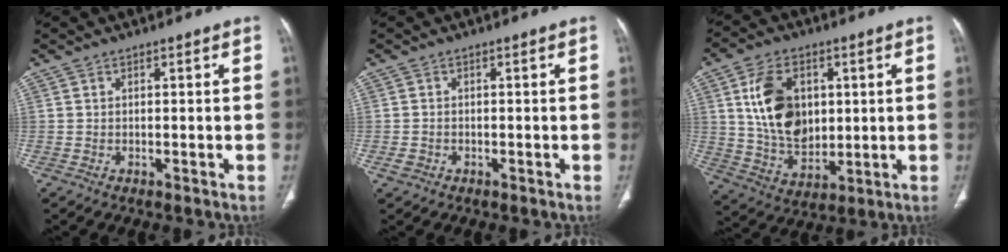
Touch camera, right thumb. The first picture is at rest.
{"total": 1.5, "force": [-0.6, 1.2, 0.6], "torque": [-0.014, 0.006, -0.009]}
{"total": 14.5, "force": [3.2, 9.8, 10.1], "torque": [-0.152, -0.017, 0.067]}